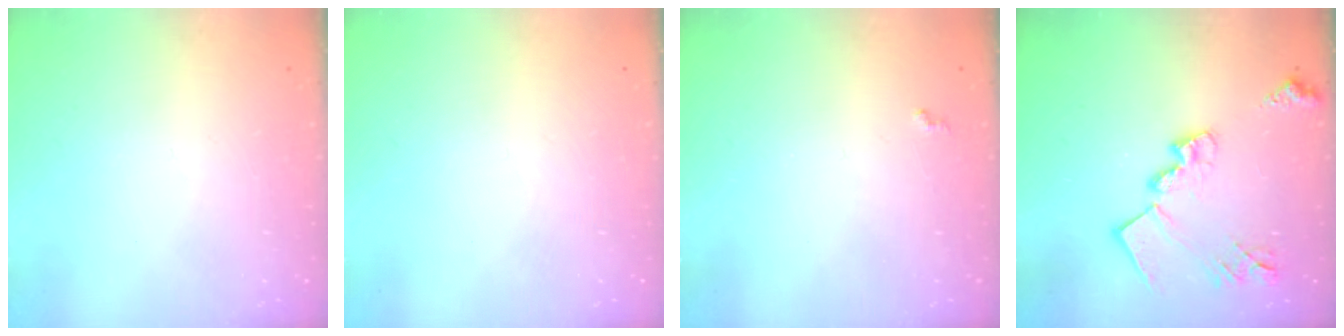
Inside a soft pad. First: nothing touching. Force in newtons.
{"total": 0.0}
{"total": 4.2, "press": 4.2, "slide": 0.5}
{"total": 18.4, "press": 18.4, "slide": 1.3}